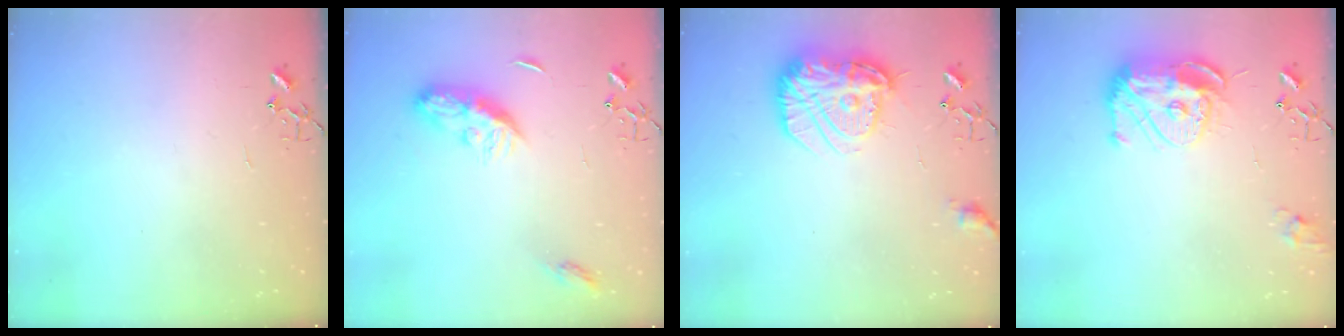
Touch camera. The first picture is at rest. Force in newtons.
{"total": 9.3, "press": 9.3, "slide": 0.3}
{"total": 17.4, "press": 17.4, "slide": 1.3}
{"total": 13.5, "press": 13.4, "slide": 1.2}